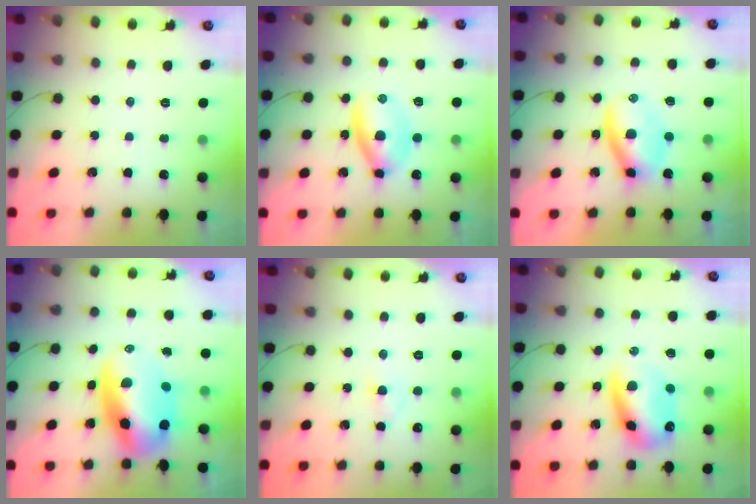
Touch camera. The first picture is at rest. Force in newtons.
{"total": 6.2, "press": 6.1, "slide": 1.1}
{"total": 6.8, "press": 6.7, "slide": 1.2}
{"total": 13.3, "press": 12.8, "slide": 3.5}
{"total": 2.5, "press": 2.3, "slide": 1.0}
{"total": 10.6, "press": 10.4, "slide": 2.5}